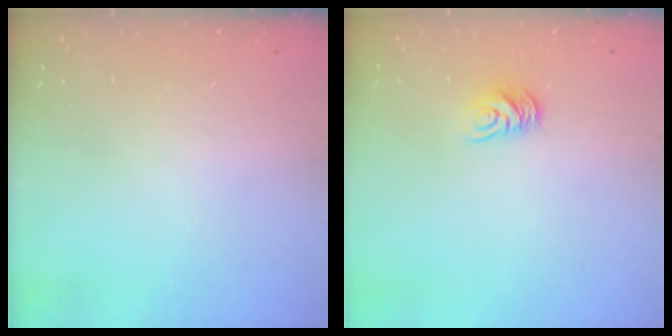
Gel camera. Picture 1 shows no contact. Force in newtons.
{"total": 7.5, "press": 7.5, "slide": 0.5}